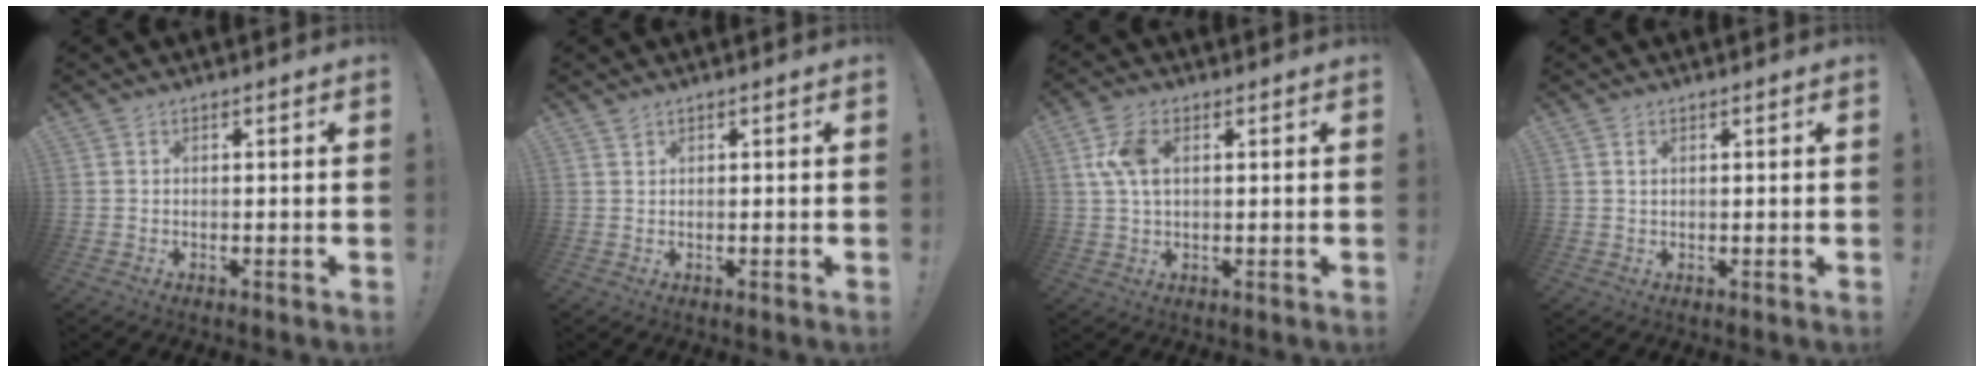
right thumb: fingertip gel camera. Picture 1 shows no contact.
{"total": 1.0, "force": [0.9, 0.3, 0.2], "torque": [0.004, -0.004, 0.016]}
{"total": 7.6, "force": [1.9, 4.3, 6.0], "torque": [-0.128, 0.007, 0.037]}
{"total": 0.8, "force": [0.4, 0.5, 0.5], "torque": [-0.011, 0.001, 0.007]}